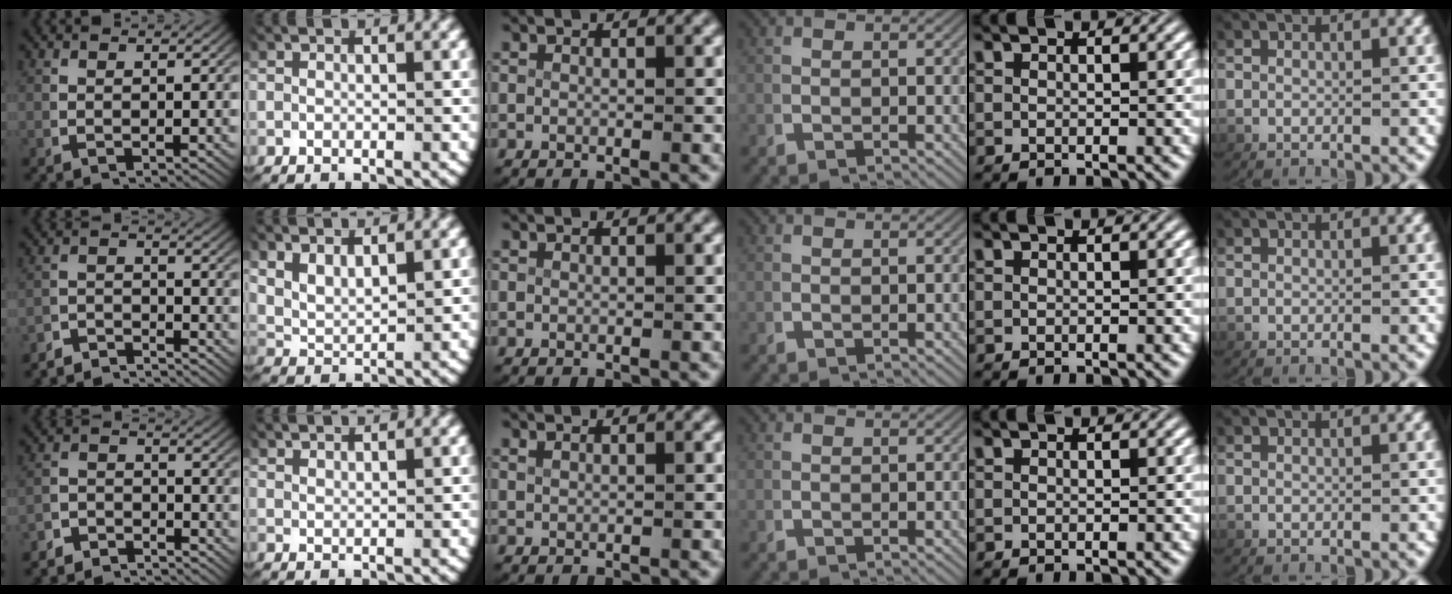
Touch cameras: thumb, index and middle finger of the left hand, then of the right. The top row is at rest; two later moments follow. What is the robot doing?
{"motion": "lift_and_place", "object": "coat"}